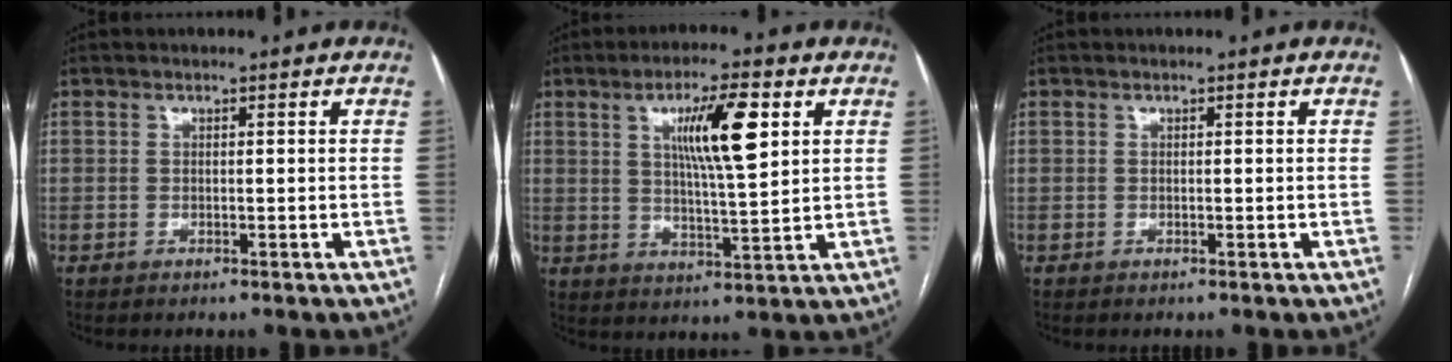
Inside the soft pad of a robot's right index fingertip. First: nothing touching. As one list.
[{"total": 10.2, "force": [3.6, 1.2, 9.4], "torque": [-0.161, 0.003, 0.062]}, {"total": 0.0}]